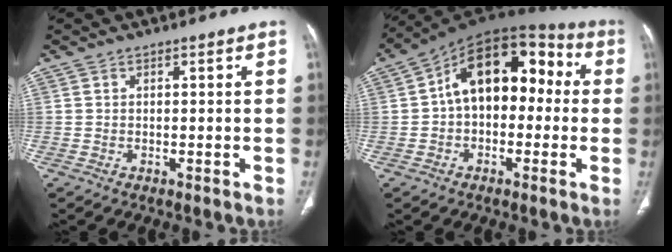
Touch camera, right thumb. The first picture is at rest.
{"total": 16.2, "force": [1.1, 10.4, 12.4], "torque": [-0.146, 0.057, 0.002]}